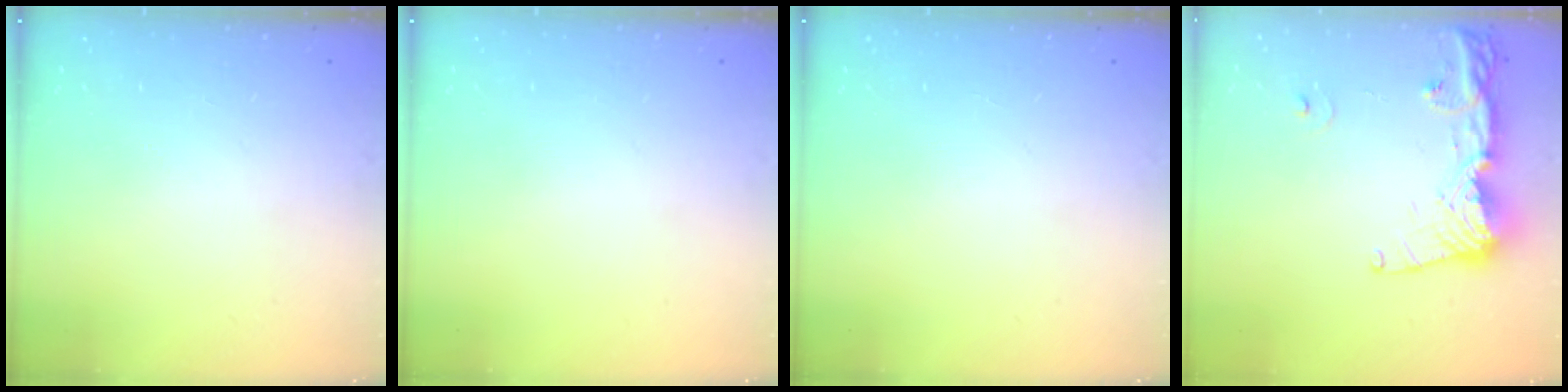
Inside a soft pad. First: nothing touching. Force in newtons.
{"total": 0.0}
{"total": 0.0}
{"total": 15.2, "press": 15.1, "slide": 1.5}